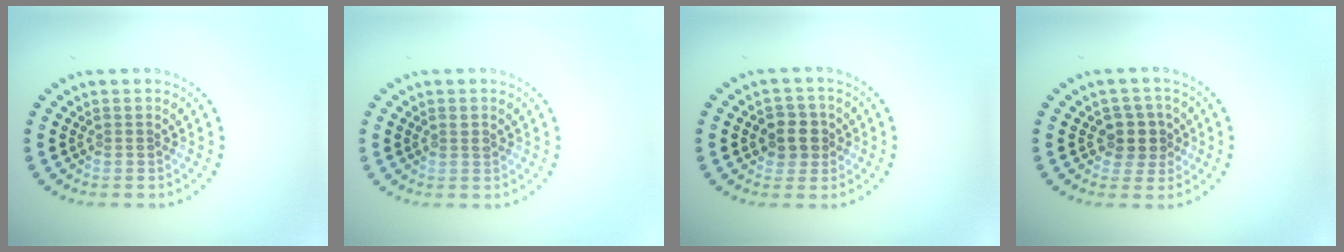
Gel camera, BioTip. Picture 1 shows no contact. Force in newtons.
{"total": 0.7, "press": 0.7, "slide": 0.3}
{"total": 2.6, "press": 2.4, "slide": 0.8}
{"total": 2.7, "press": 2.4, "slide": 1.2}